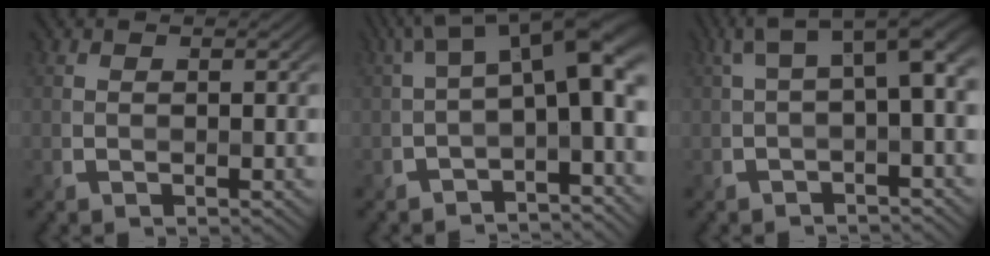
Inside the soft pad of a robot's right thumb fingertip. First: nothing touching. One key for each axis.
{"total": 10.1, "fx": 0.6, "fy": 4.0, "fz": 9.3, "tx": -0.140, "ty": 0.007, "tz": 0.007}
{"total": 6.0, "fx": 1.0, "fy": 1.8, "fz": 5.6, "tx": -0.090, "ty": 0.015, "tz": 0.017}